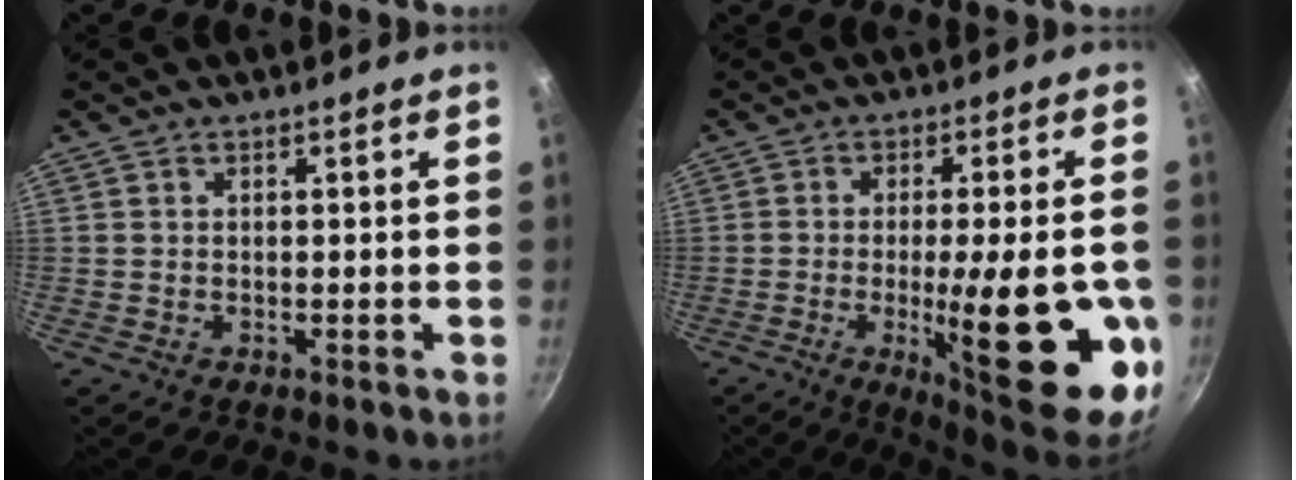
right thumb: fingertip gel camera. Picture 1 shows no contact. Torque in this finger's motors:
{"motor_torque": [-0.32, 1.55, 2.15, -0.23, 0.45]}